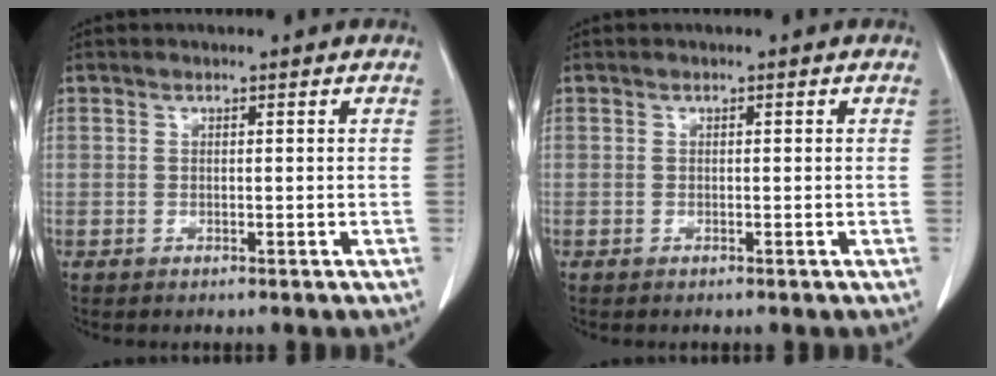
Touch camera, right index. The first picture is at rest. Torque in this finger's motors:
{"motor_torque": [-0.06, -0.06, 0.00, -0.01]}